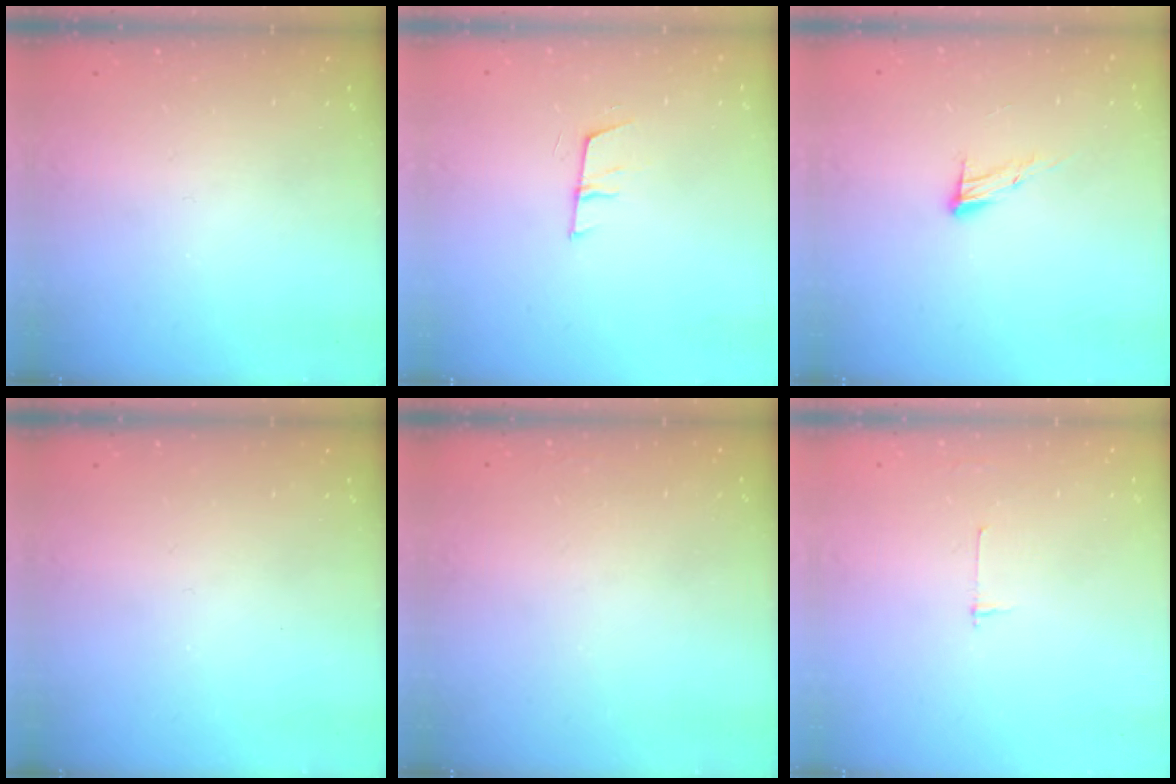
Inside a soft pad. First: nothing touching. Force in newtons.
{"total": 6.2, "press": 5.6, "slide": 2.7}
{"total": 8.3, "press": 8.2, "slide": 1.3}
{"total": 0.0}
{"total": 1.6, "press": 1.6, "slide": 0.0}
{"total": 2.7, "press": 2.7, "slide": 0.3}